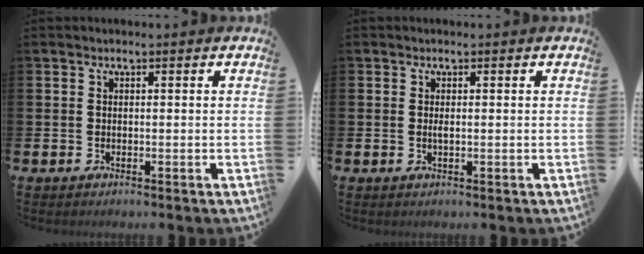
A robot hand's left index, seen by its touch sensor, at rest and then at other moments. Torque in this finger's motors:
{"motor_torque": [0.34, -0.03, 0.00, 0.03]}